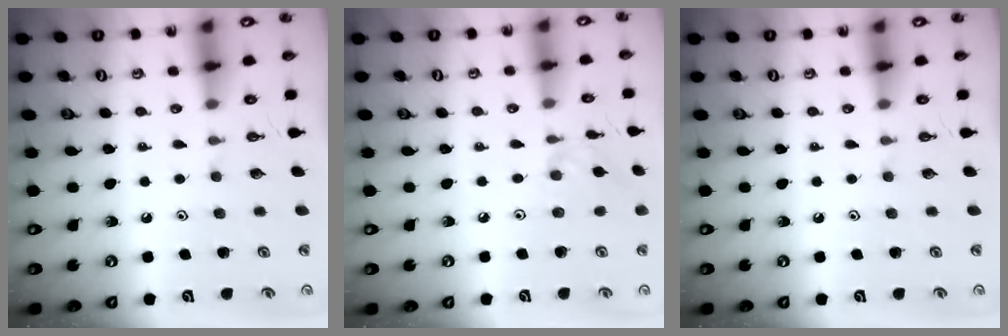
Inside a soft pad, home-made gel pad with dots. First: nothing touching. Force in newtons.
{"total": 2.4, "press": 2.3, "slide": 0.5}
{"total": 0.0}